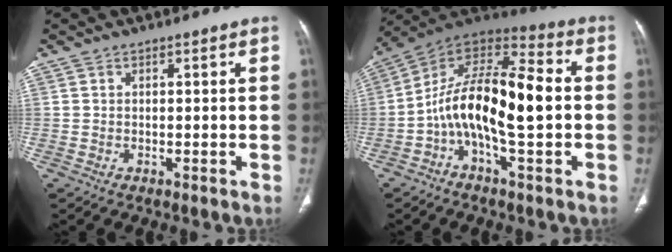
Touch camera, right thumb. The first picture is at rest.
{"total": 17.2, "force": [-2.2, 6.6, 15.8], "torque": [-0.266, 0.050, -0.044]}